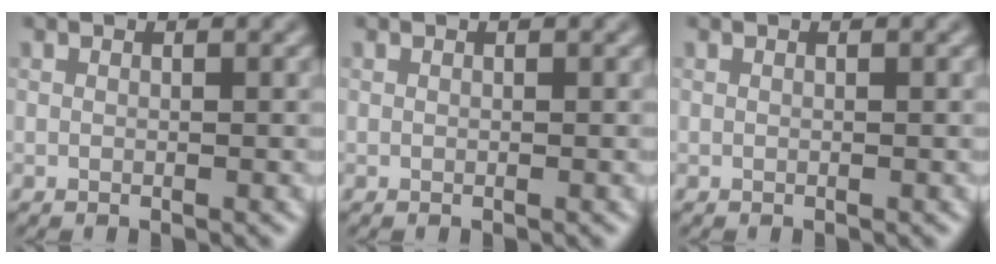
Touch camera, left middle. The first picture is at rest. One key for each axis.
{"total": 0.0}
{"total": 0.0}